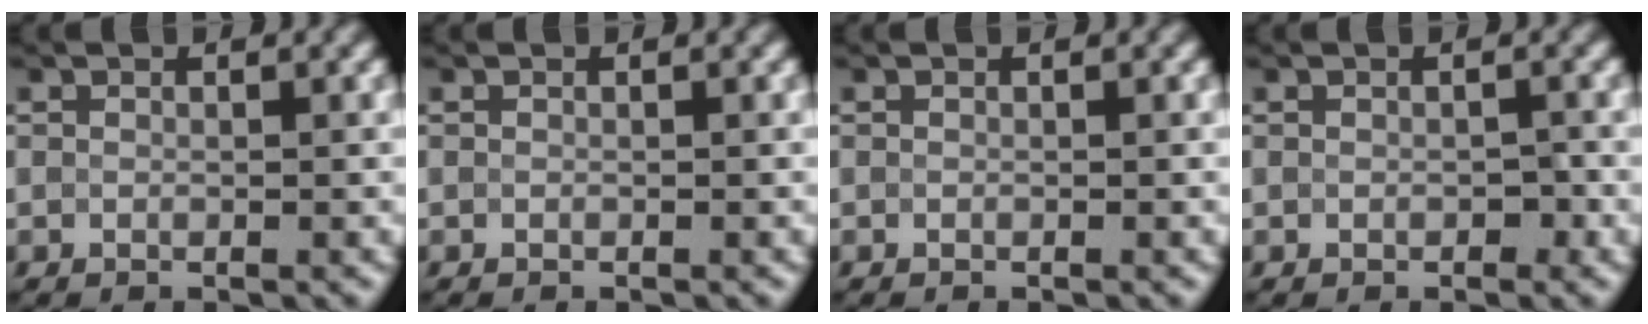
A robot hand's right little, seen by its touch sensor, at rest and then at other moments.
{"total": 0.0}
{"total": 0.0}
{"total": 0.8, "force": [-0.3, 0.6, 0.4], "torque": [-0.007, 0.003, -0.005]}